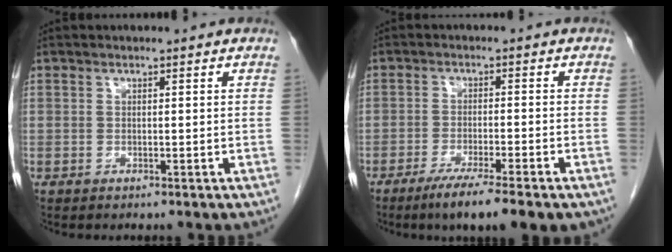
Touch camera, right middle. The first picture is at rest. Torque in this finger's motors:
{"motor_torque": [1.11, -1.02, 0.20, 0.07]}